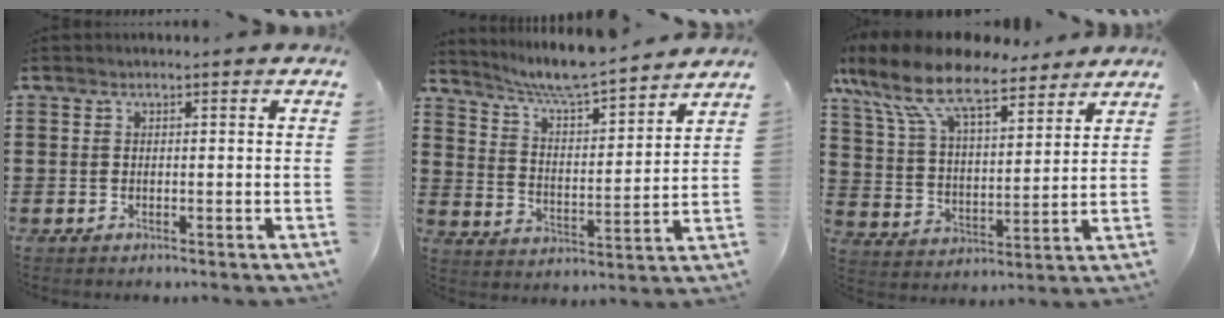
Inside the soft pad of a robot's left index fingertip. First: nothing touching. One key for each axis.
{"total": 6.5, "fx": 6.1, "fy": -0.1, "fz": 2.2, "tx": -0.070, "ty": -0.044, "tz": 0.101}
{"total": 12.0, "fx": 9.5, "fy": 3.4, "fz": 6.6, "tx": -0.162, "ty": -0.037, "tz": 0.166}